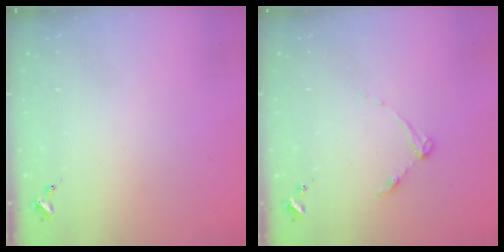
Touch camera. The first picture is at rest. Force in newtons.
{"total": 3.3, "press": 3.3, "slide": 0.5}